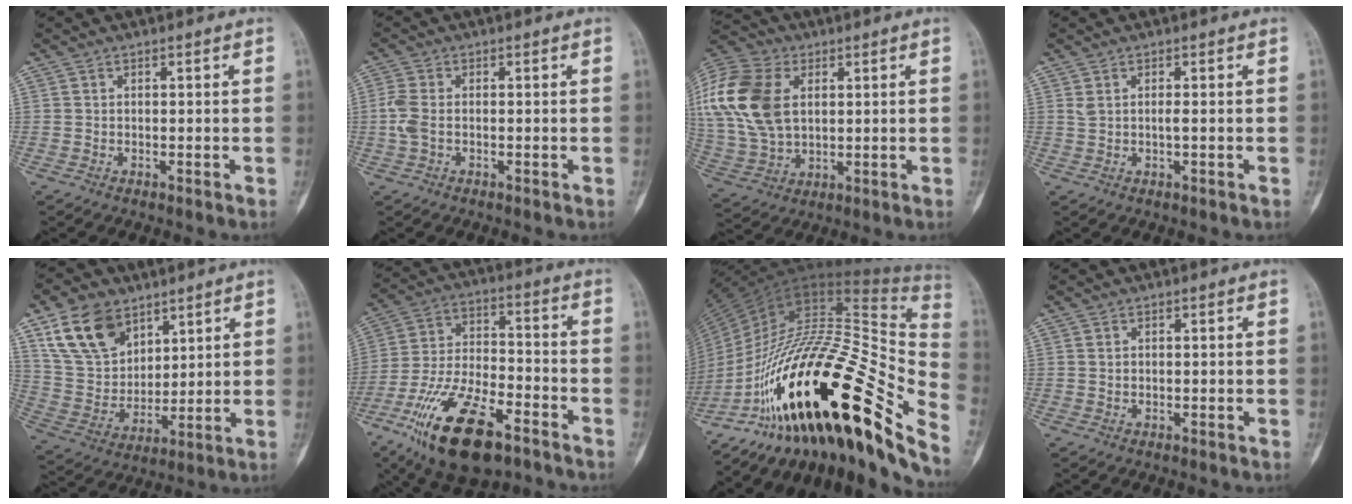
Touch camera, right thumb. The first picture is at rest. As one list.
[{"total": 3.7, "force": [-0.3, 2.1, 3.0], "torque": [-0.090, 0.005, -0.010]}, {"total": 22.6, "force": [5.4, 15.2, 15.8], "torque": [-0.363, 0.008, 0.106]}, {"total": 1.7, "force": [0.4, 0.5, 1.6], "torque": [-0.041, 0.007, 0.015]}, {"total": 14.7, "force": [8.7, 9.4, 7.1], "torque": [-0.111, -0.031, 0.178]}, {"total": 20.5, "force": [-11.8, 8.2, 14.7], "torque": [-0.295, 0.045, -0.211]}, {"total": 44.2, "force": [-20.4, 13.5, 36.8], "torque": [-0.521, 0.059, -0.325]}, {"total": 0.6, "force": [0.2, 0.5, 0.4], "torque": [-0.002, 0.000, 0.004]}]